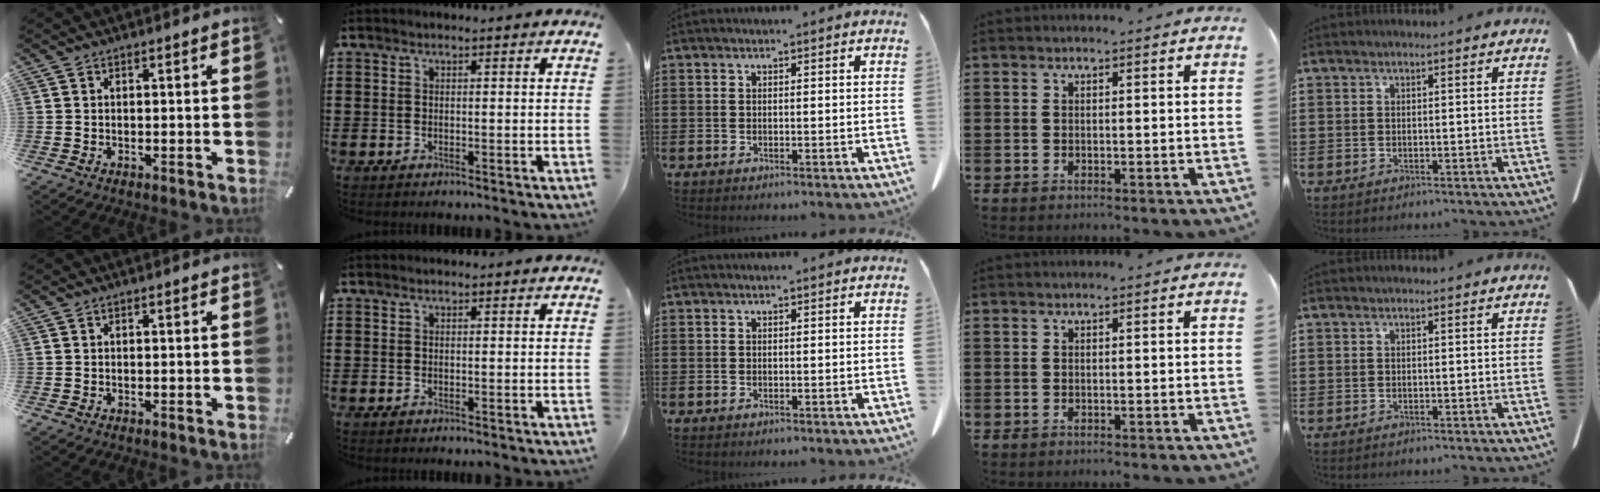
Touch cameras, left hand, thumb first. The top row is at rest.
{}